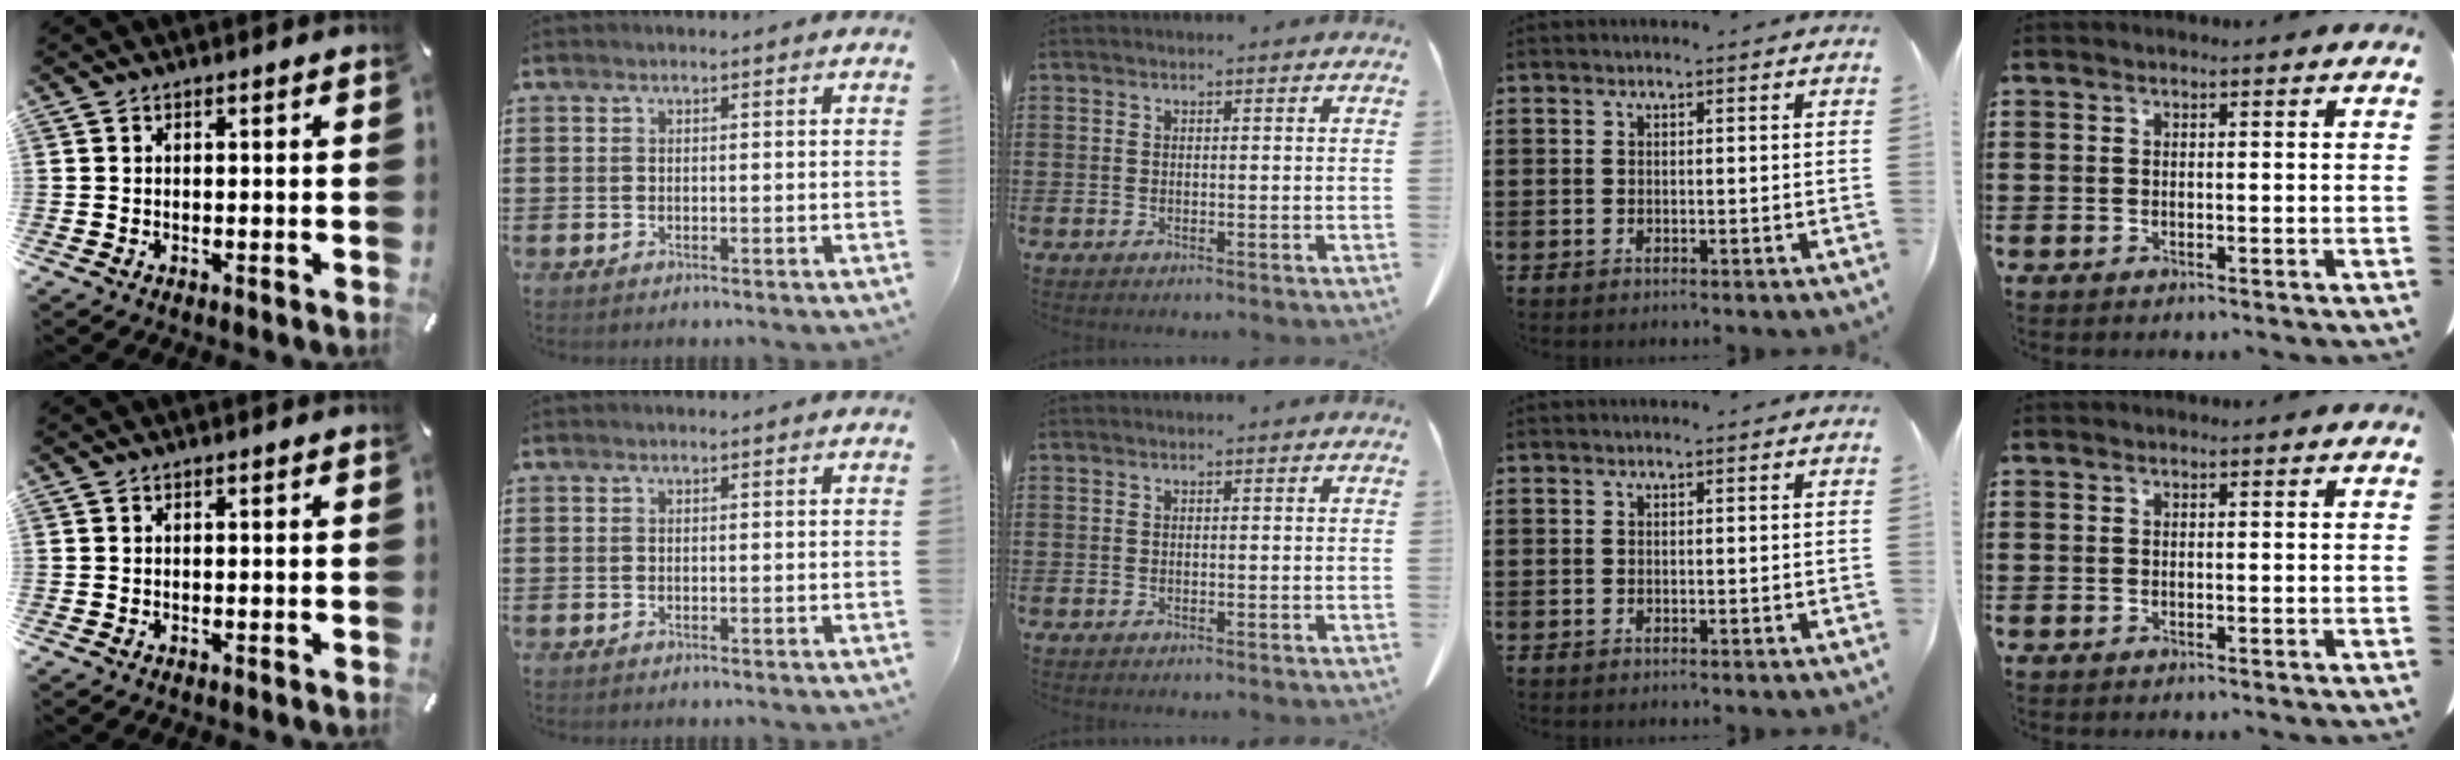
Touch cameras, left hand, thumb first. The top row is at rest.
{}